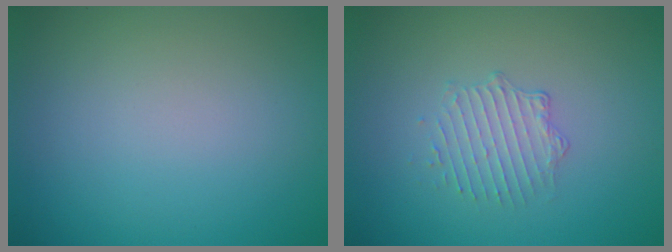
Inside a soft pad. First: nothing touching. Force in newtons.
{"total": 1.7, "press": 1.1, "slide": 1.3}